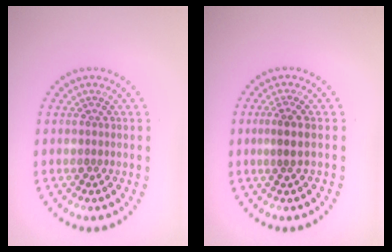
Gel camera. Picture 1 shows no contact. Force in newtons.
{"total": 1.5, "press": 1.0, "slide": 1.0}